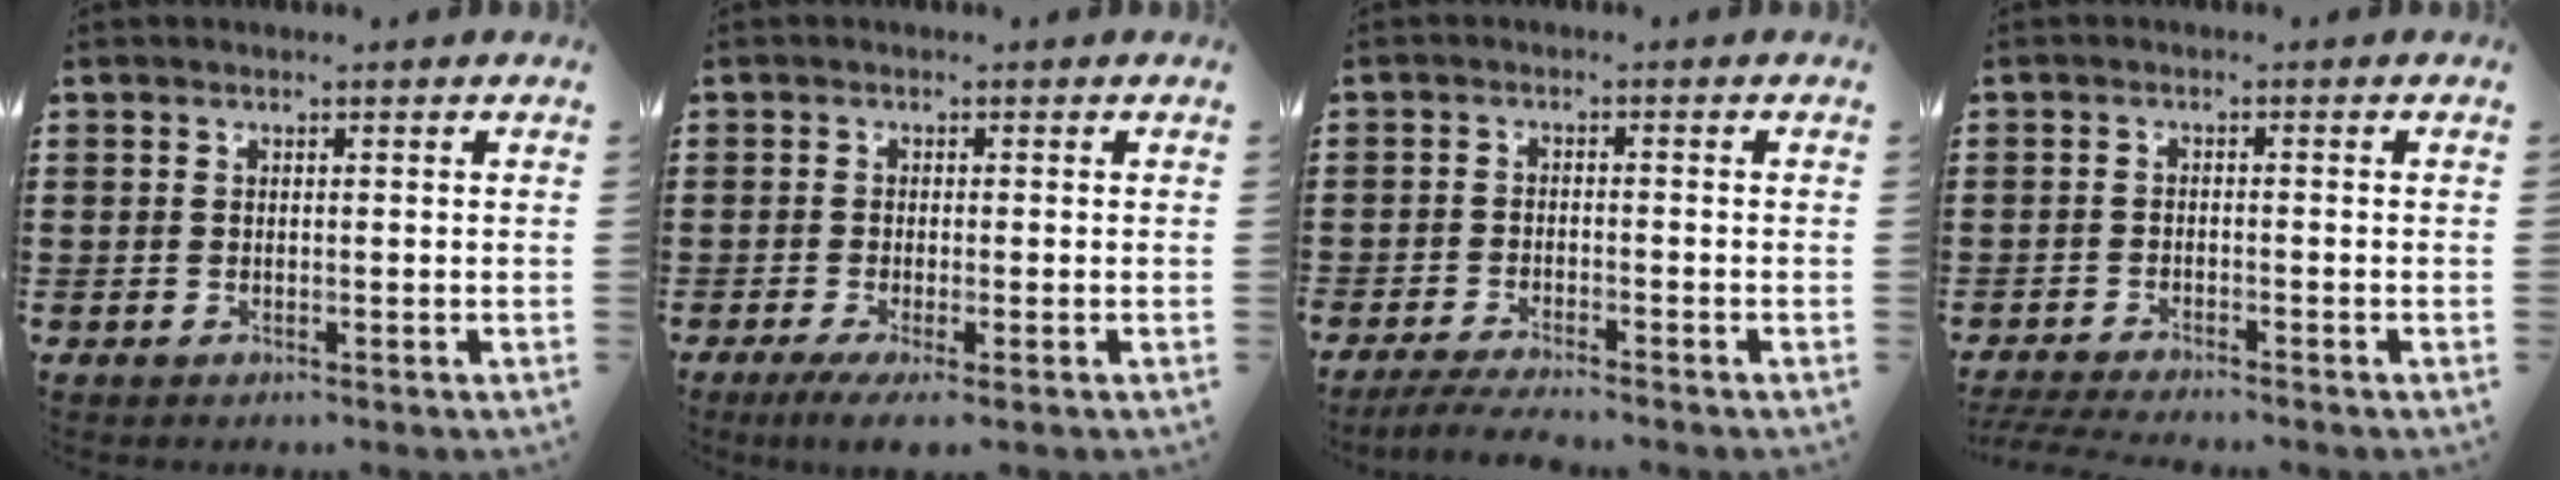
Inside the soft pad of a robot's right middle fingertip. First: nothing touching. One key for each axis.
{"total": 2.0, "fx": -1.2, "fy": -0.1, "fz": 1.6, "tx": -0.033, "ty": -0.010, "tz": -0.021}
{"total": 3.3, "fx": -3.1, "fy": 0.0, "fz": 1.0, "tx": -0.024, "ty": -0.004, "tz": -0.063}
{"total": 2.5, "fx": -2.4, "fy": 0.0, "fz": 0.7, "tx": -0.019, "ty": -0.003, "tz": -0.051}